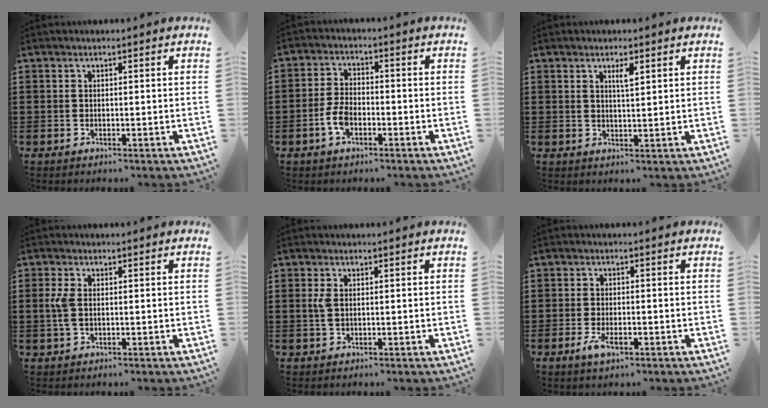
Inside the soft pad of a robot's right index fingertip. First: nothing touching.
{"total": 4.4, "force": [-1.6, 2.3, 3.5], "torque": [-0.087, -0.003, -0.035]}
{"total": 2.2, "force": [1.2, 0.5, 1.8], "torque": [-0.028, -0.001, 0.018]}
{"total": 3.5, "force": [0.1, 1.8, 3.0], "torque": [-0.090, -0.005, -0.009]}
{"total": 2.2, "force": [0.3, 1.2, 1.9], "torque": [-0.047, 0.003, 0.002]}
{"total": 2.9, "force": [-1.0, 1.2, 2.5], "torque": [-0.056, -0.004, -0.021]}